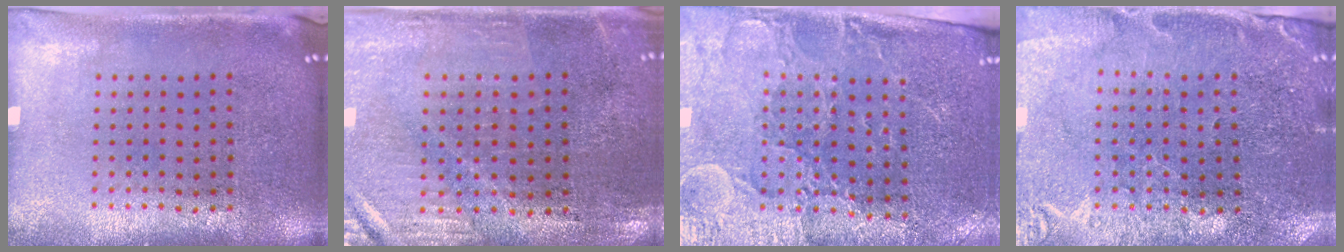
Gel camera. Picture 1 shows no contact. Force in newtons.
{"total": 0.7, "press": 0.6, "slide": 0.2}
{"total": 3.3, "press": 3.1, "slide": 1.1}
{"total": 0.5, "press": 0.5, "slide": 0.2}